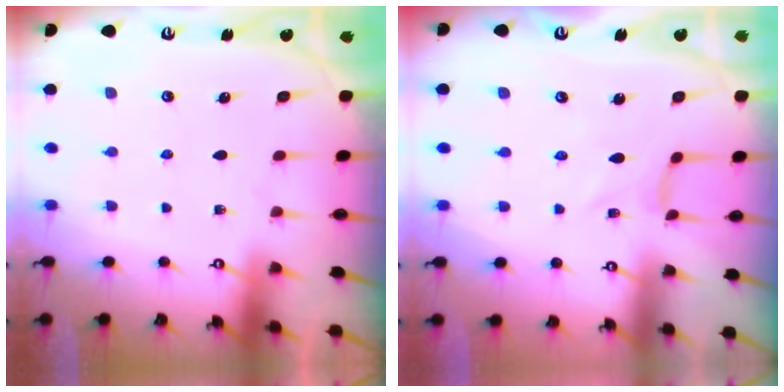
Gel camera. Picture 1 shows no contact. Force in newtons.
{"total": 0.0}